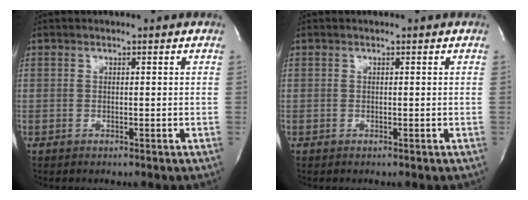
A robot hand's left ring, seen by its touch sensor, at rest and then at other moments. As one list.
[{"total": 0.0}]